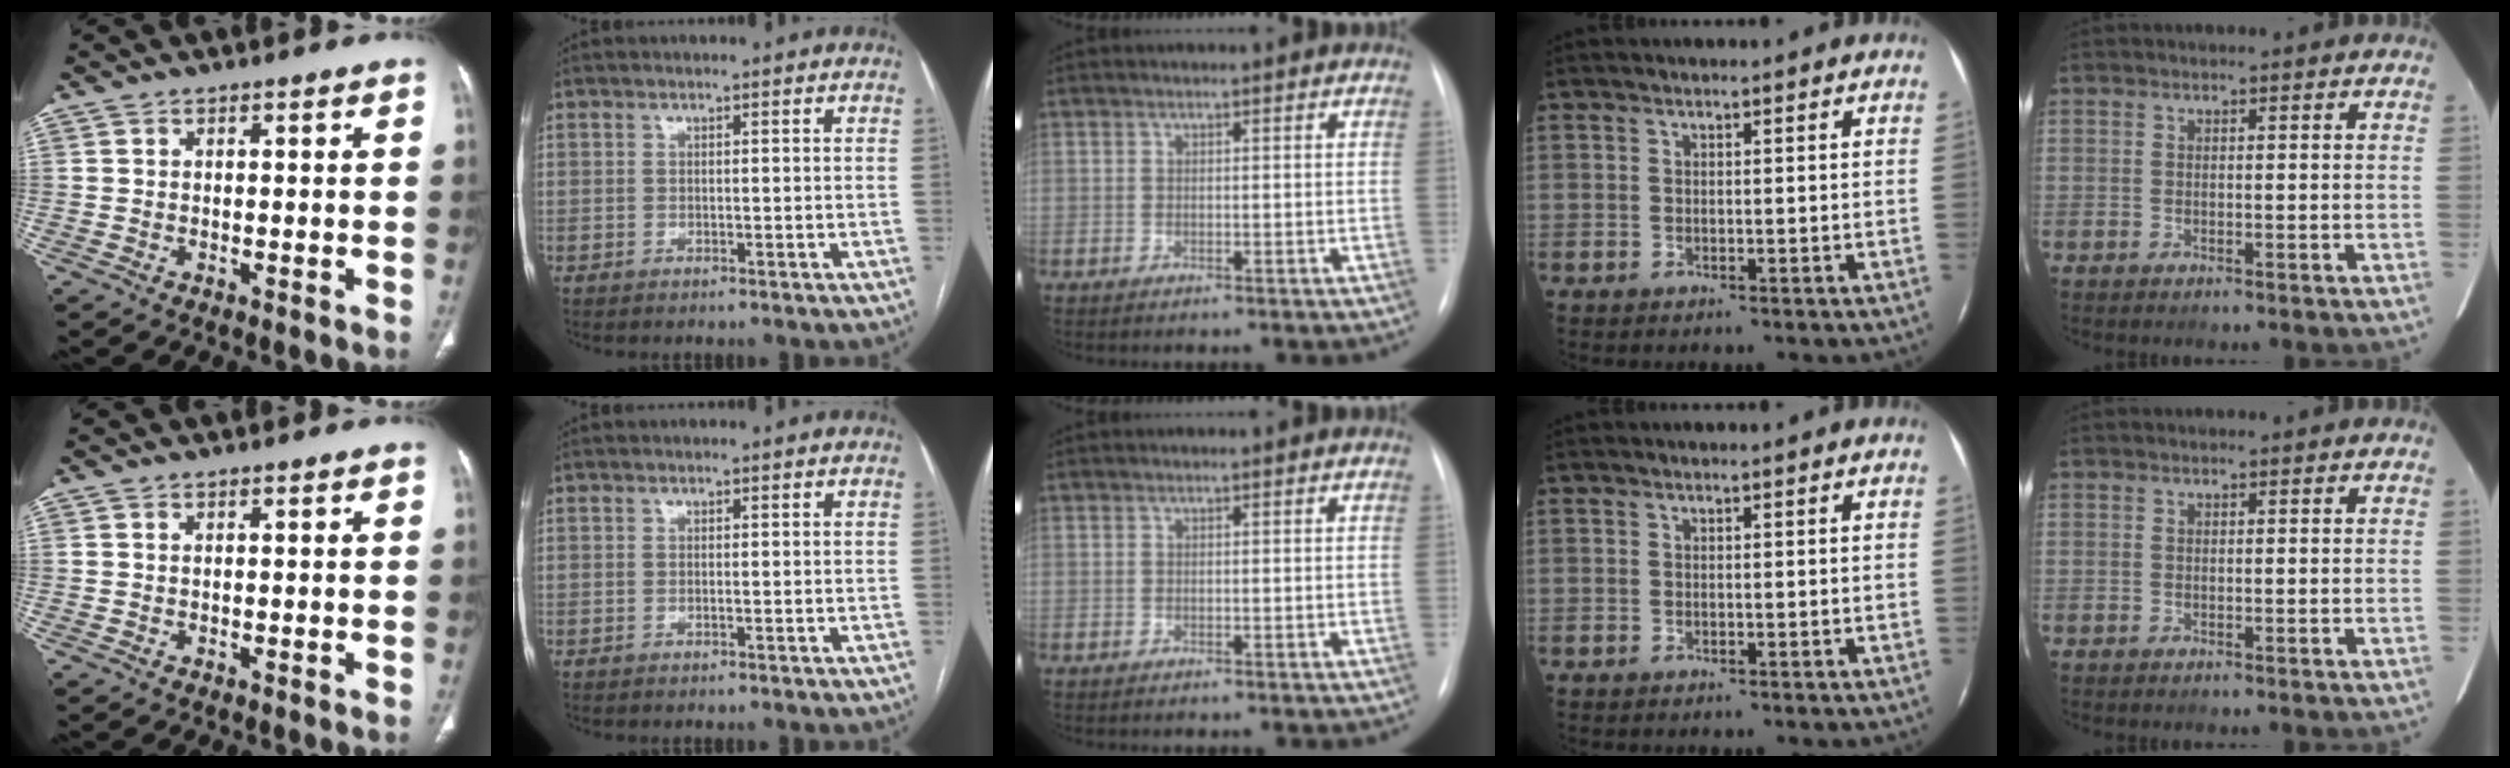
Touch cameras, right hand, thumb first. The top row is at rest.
{}